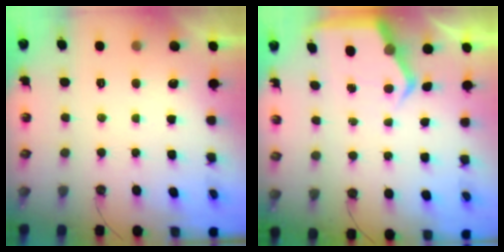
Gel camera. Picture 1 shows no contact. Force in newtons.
{"total": 5.9, "press": 5.9, "slide": 0.6}